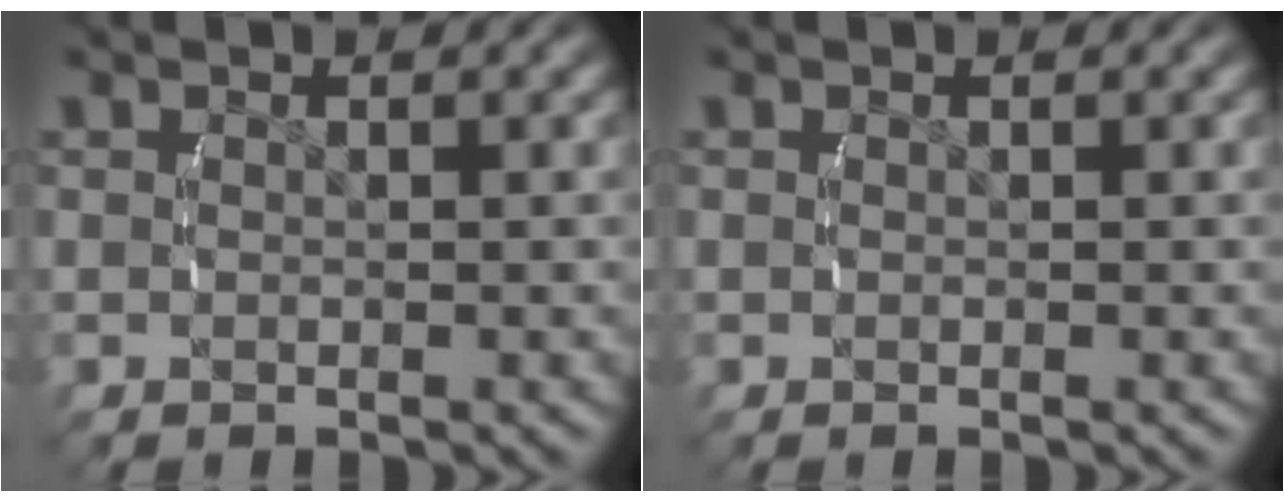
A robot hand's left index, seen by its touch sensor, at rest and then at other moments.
{"total": 0.0}